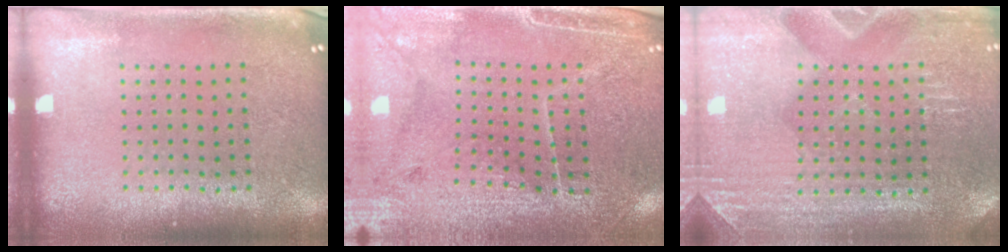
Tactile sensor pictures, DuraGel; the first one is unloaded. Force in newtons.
{"total": 3.2, "press": 3.0, "slide": 1.1}
{"total": 3.0, "press": 3.0, "slide": 0.2}